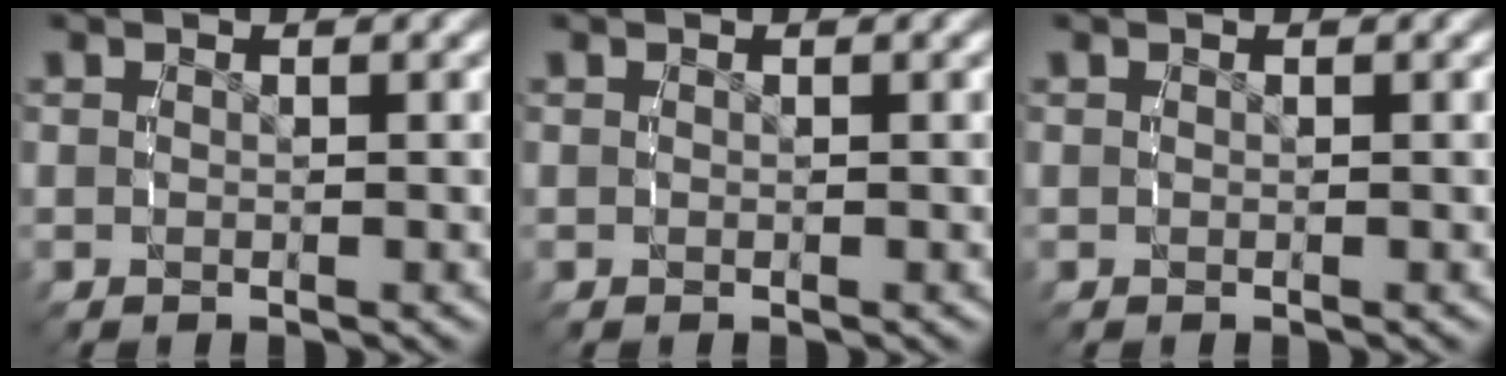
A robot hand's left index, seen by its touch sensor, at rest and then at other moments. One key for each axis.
{"total": 0.0}
{"total": 0.0}